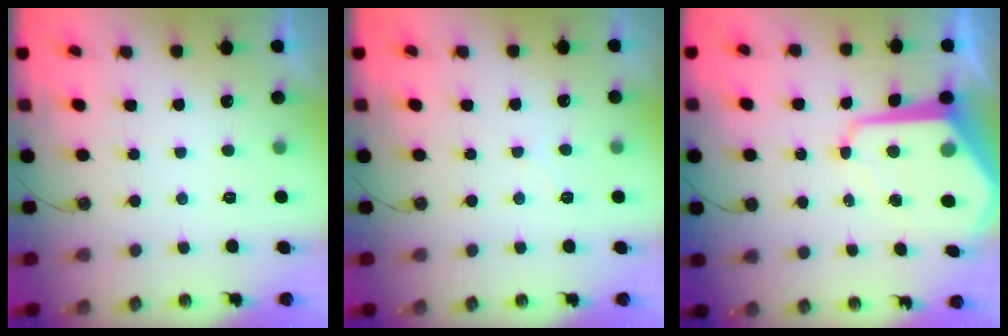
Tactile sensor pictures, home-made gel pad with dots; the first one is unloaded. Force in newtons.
{"total": 6.5, "press": 6.4, "slide": 0.9}
{"total": 12.7, "press": 12.7, "slide": 1.0}